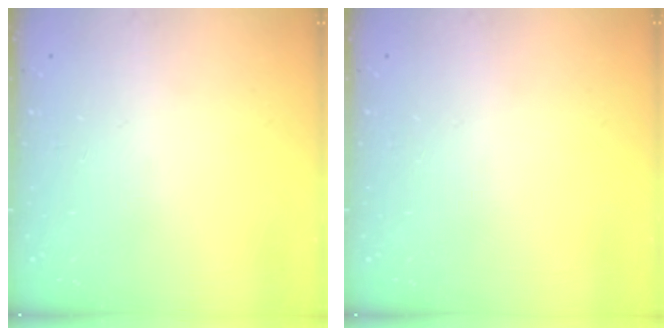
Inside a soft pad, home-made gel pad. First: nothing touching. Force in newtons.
{"total": 0.0}